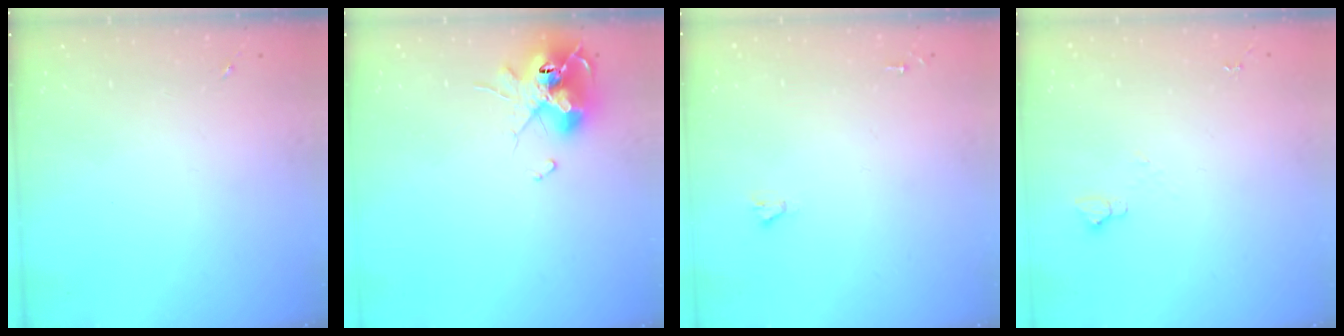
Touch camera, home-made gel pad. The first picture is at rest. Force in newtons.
{"total": 13.8, "press": 13.8, "slide": 1.5}
{"total": 1.6, "press": 1.6, "slide": 0.1}
{"total": 3.5, "press": 3.5, "slide": 0.4}